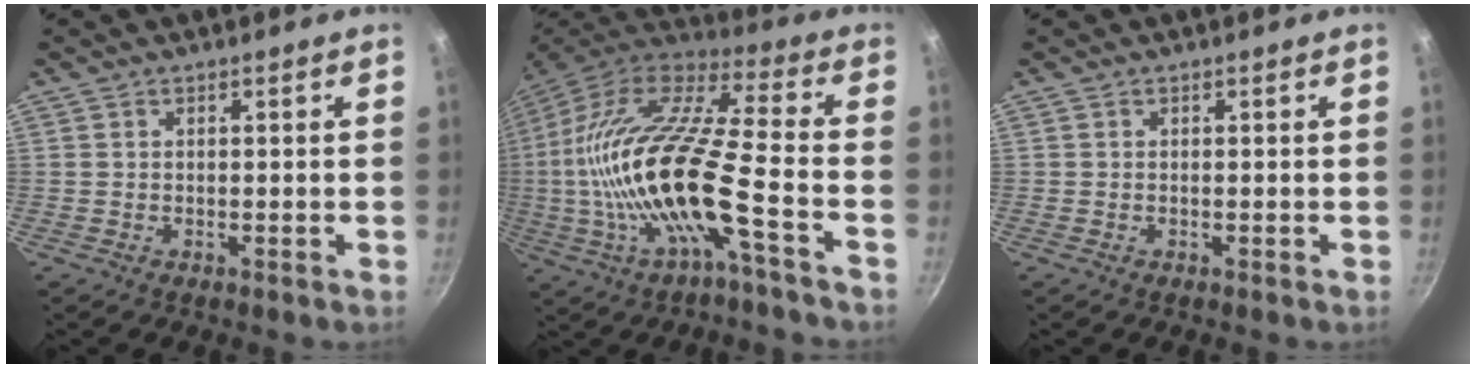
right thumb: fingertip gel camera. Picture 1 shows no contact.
{"total": 23.4, "force": [-5.4, 5.3, 22.1], "torque": [-0.411, 0.031, -0.116]}
{"total": 0.0}